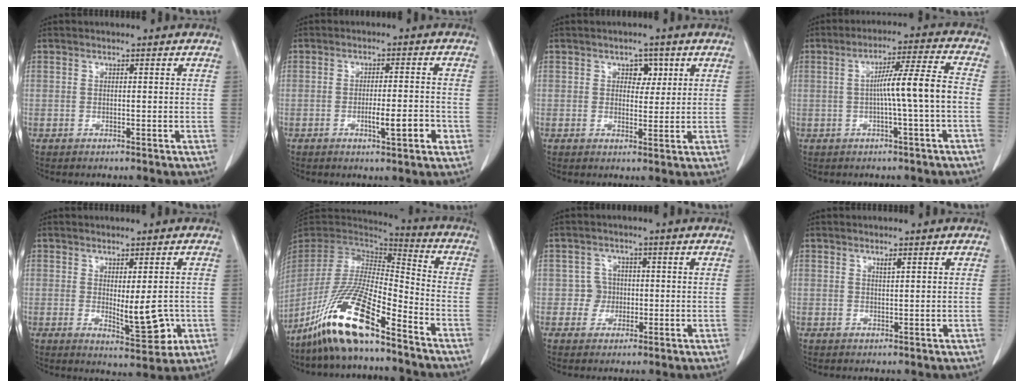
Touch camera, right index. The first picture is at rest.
{"total": 5.2, "force": [-1.8, 0.6, 4.9], "torque": [-0.073, -0.001, -0.024]}
{"total": 3.0, "force": [1.2, 2.0, 1.8], "torque": [-0.016, 0.004, 0.017]}
{"total": 7.8, "force": [-1.1, -0.9, 7.7], "torque": [-0.128, 0.015, -0.018]}
{"total": 6.6, "force": [-0.8, 1.9, 6.3], "torque": [-0.085, -0.014, -0.002]}
{"total": 16.3, "force": [-10.9, 2.3, 11.9], "torque": [-0.240, -0.026, -0.210]}
{"total": 2.7, "force": [-0.3, 2.7, 0.0], "torque": [0.010, 0.010, -0.007]}
{"total": 0.8, "force": [0.5, 0.0, 0.6], "torque": [-0.011, -0.003, 0.010]}